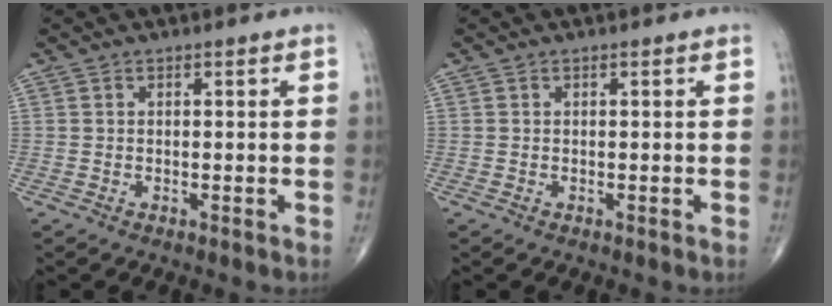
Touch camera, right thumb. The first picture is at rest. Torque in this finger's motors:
{"motor_torque": [-0.38, -0.11, -0.31, -0.26, 0.02]}